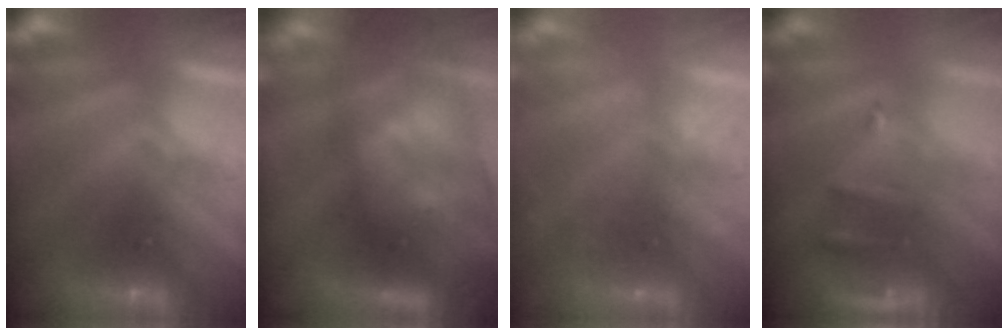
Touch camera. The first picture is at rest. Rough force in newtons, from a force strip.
{"total": 7.7}
{"total": 2.3}
{"total": 2.6}